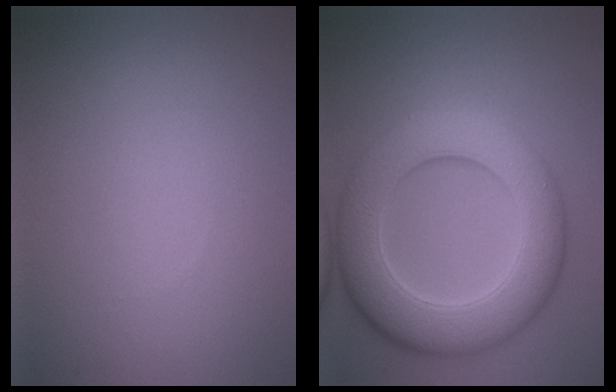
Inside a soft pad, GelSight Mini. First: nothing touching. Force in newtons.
{"total": 8.9, "press": 8.9, "slide": 0.4}